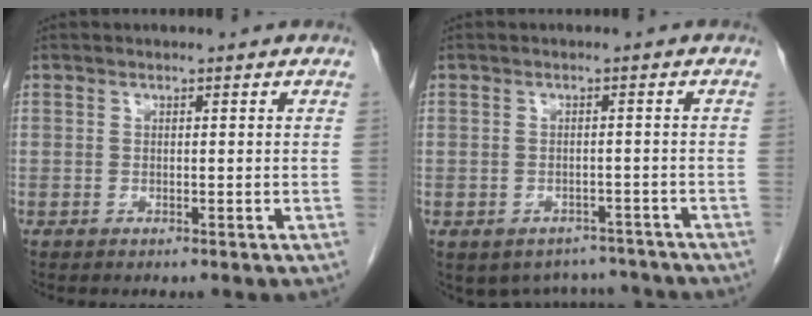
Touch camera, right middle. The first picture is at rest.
{"total": 7.7, "force": [-6.7, 3.8, 0.6], "torque": [-0.002, 0.017, -0.079]}